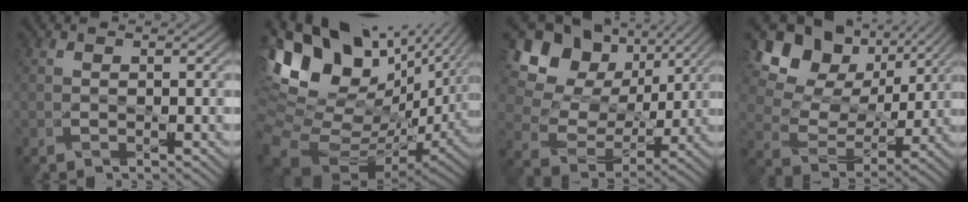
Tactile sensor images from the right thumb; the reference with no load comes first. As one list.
[{"total": 17.7, "force": [5.2, 10.0, 13.7], "torque": [-0.272, -0.004, 0.106]}, {"total": 14.1, "force": [5.5, 10.5, 7.5], "torque": [-0.182, 0.027, 0.100]}, {"total": 14.1, "force": [7.1, 9.6, 7.5], "torque": [-0.173, 0.025, 0.116]}]